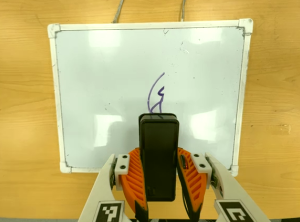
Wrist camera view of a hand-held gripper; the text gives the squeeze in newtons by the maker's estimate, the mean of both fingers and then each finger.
{"total": 7.0, "left": 5.4, "right": 8.6}